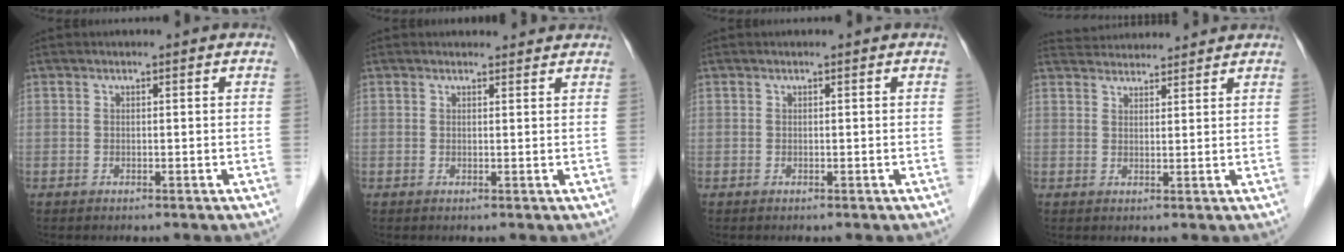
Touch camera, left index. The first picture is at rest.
{"total": 2.5, "force": [2.4, 0.6, 0.2], "torque": [-0.007, 0.005, 0.026]}
{"total": 0.0}
{"total": 7.6, "force": [7.5, 0.9, 1.2], "torque": [-0.022, 0.034, 0.109]}